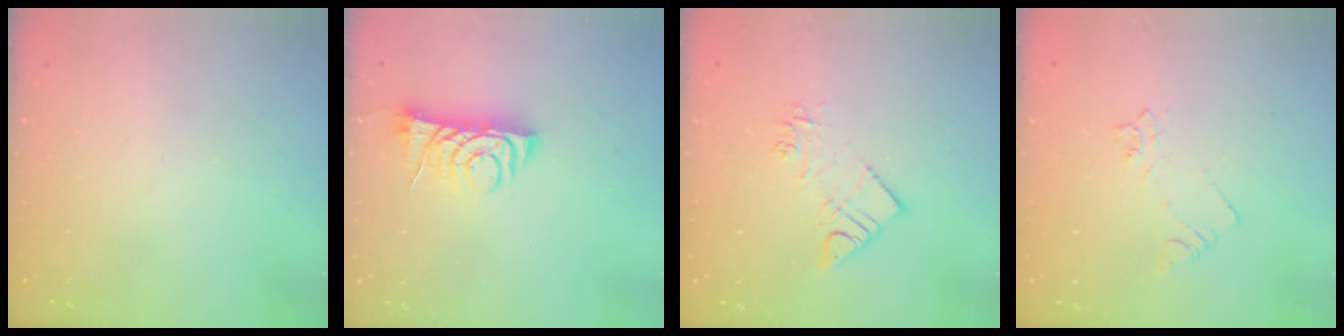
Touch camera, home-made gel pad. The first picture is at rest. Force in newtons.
{"total": 7.2, "press": 7.2, "slide": 0.8}
{"total": 9.3, "press": 9.3, "slide": 0.8}
{"total": 2.5, "press": 2.4, "slide": 0.4}